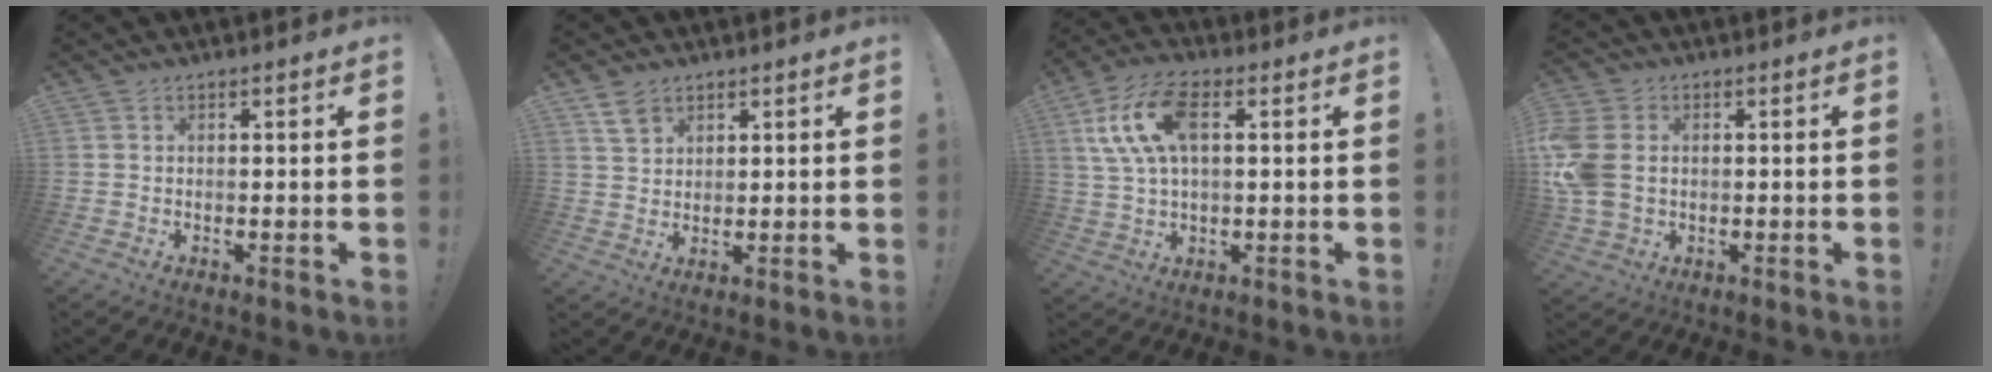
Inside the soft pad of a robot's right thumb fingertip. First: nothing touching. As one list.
[{"total": 5.0, "force": [3.4, 3.1, 2.1], "torque": [-0.026, -0.015, 0.063]}, {"total": 13.8, "force": [3.8, 7.0, 11.2], "torque": [-0.231, 0.006, 0.072]}, {"total": 10.8, "force": [0.7, 8.1, 7.1], "torque": [-0.155, 0.000, 0.018]}]